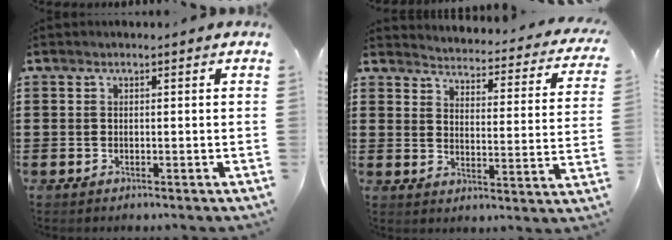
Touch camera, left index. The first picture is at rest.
{"total": 3.0, "force": [3.0, -0.5, 0.3], "torque": [-0.021, -0.040, 0.042]}